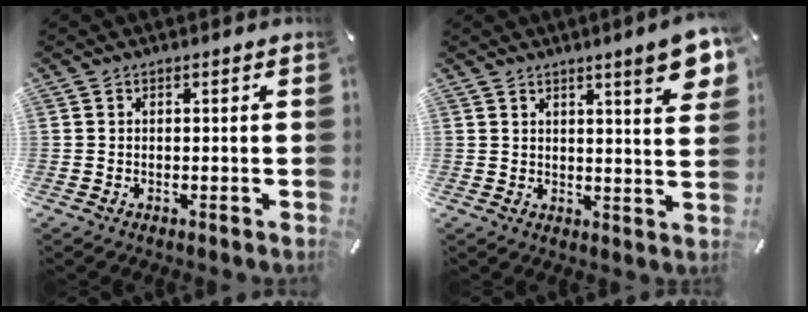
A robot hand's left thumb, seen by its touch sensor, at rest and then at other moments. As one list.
[{"total": 8.0, "force": [5.0, 1.4, 6.2], "torque": [-0.087, -0.029, 0.078]}]